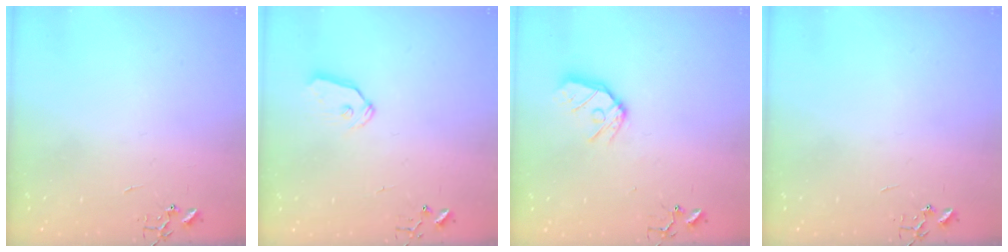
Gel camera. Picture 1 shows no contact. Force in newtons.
{"total": 7.2, "press": 7.2, "slide": 0.4}
{"total": 11.0, "press": 11.0, "slide": 1.3}
{"total": 0.0}